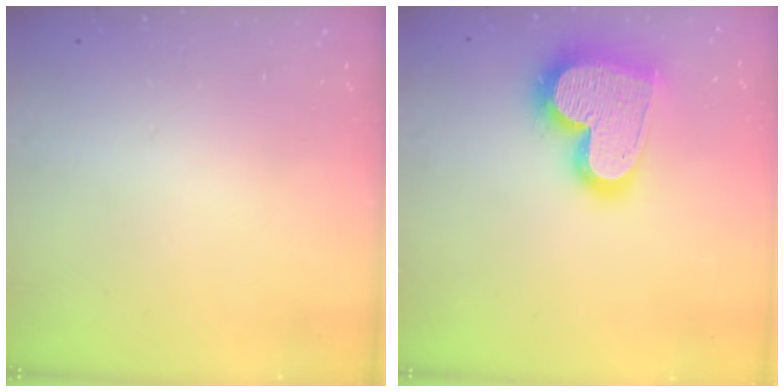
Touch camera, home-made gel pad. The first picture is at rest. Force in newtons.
{"total": 21.5, "press": 21.4, "slide": 1.5}